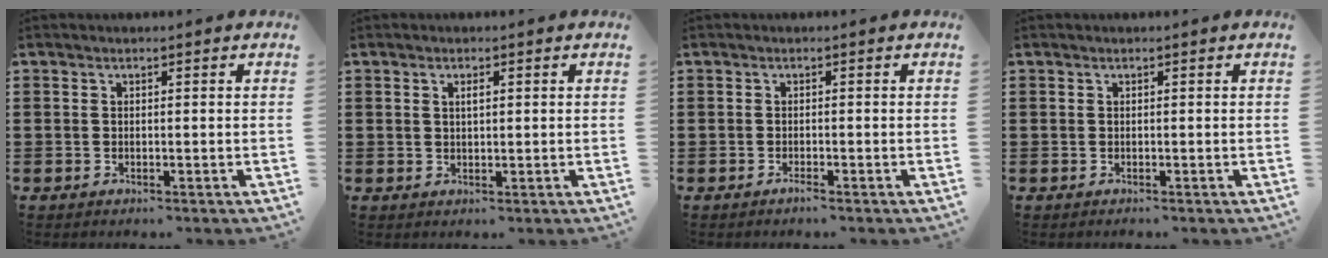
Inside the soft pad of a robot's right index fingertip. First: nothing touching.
{"total": 1.2, "force": [0.4, 0.4, 1.1], "torque": [-0.022, 0.004, 0.006]}
{"total": 0.9, "force": [-0.8, 0.1, 0.5], "torque": [-0.012, -0.005, -0.013]}
{"total": 0.0}